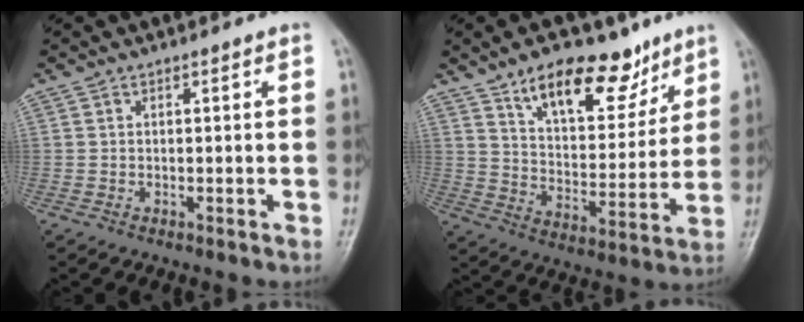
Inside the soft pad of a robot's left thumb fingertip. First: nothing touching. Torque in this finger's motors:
{"motor_torque": [0.18, 0.23, 0.13, -0.33, 0.13]}